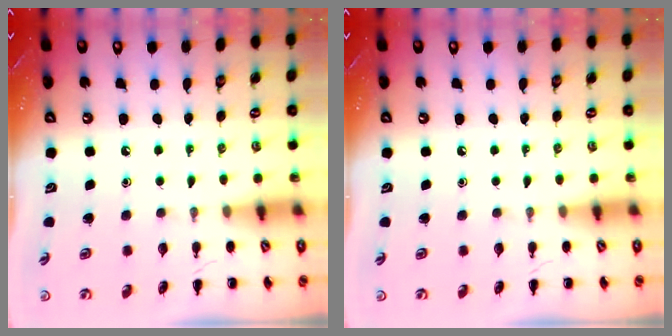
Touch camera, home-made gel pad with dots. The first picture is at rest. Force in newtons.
{"total": 0.0}